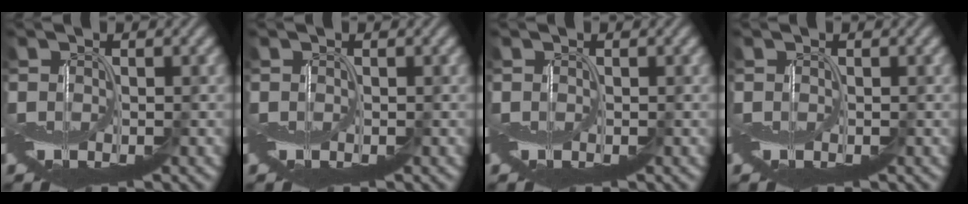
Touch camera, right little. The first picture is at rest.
{"total": 0.0}
{"total": 0.0}
{"total": 0.0}